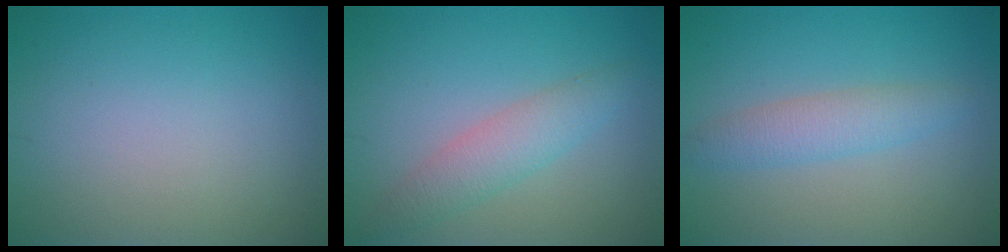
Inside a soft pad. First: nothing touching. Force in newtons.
{"total": 2.9, "press": 2.9, "slide": 0.1}
{"total": 2.7, "press": 2.7, "slide": 0.0}